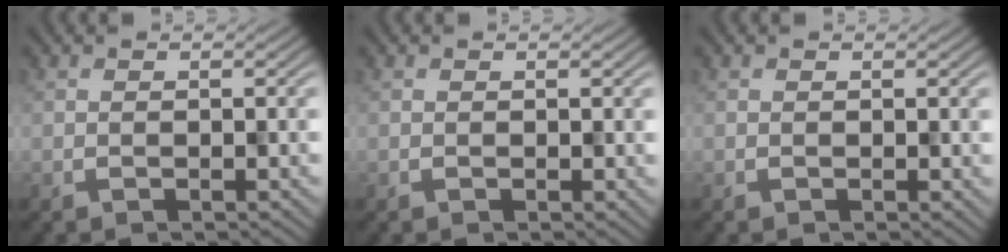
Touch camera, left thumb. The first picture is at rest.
{"total": 0.0}
{"total": 0.0}